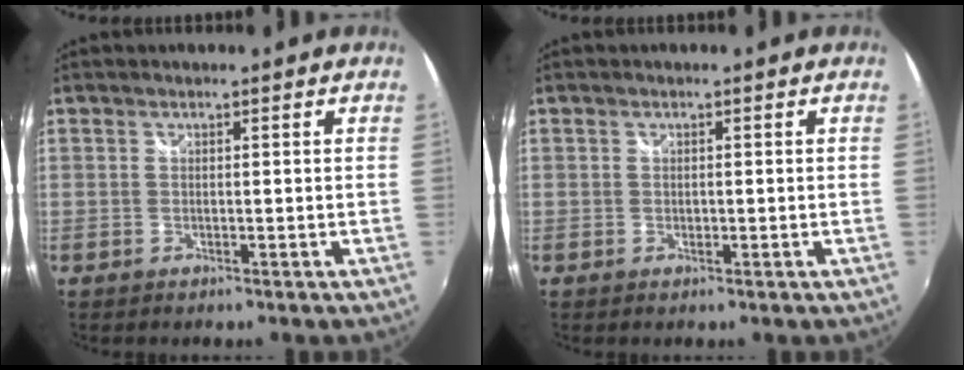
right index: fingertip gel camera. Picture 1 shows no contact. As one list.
[{"total": 0.5, "force": [-0.1, 0.5, 0.2], "torque": [-0.002, -0.001, -0.001]}]